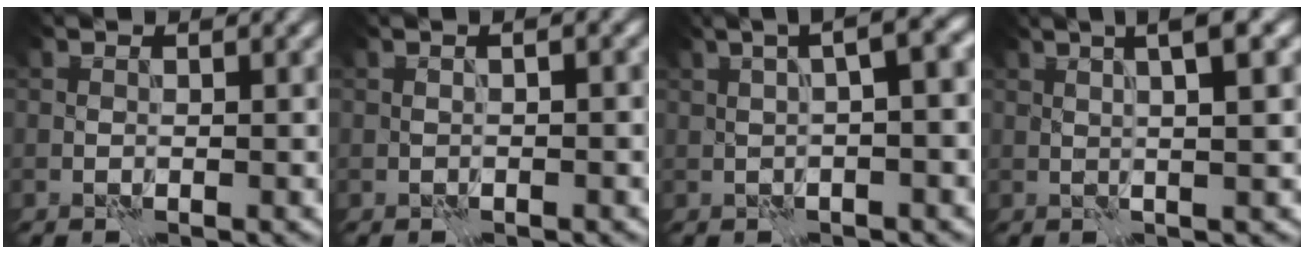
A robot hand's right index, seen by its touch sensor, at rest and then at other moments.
{"total": 1.3, "force": [0.2, 0.5, 1.2], "torque": [-0.016, 0.004, -0.004]}
{"total": 5.7, "force": [1.9, 1.7, 5.1], "torque": [-0.055, 0.028, 0.026]}
{"total": 4.9, "force": [1.9, 1.2, 4.3], "torque": [-0.048, 0.021, 0.018]}